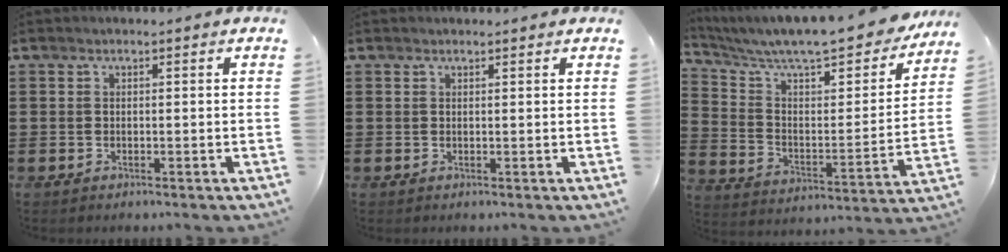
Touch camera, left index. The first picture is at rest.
{"total": 0.6, "force": [0.6, 0.0, 0.2], "torque": [-0.005, -0.002, 0.012]}
{"total": 8.9, "force": [7.9, 1.2, 3.9], "torque": [-0.103, -0.062, 0.128]}